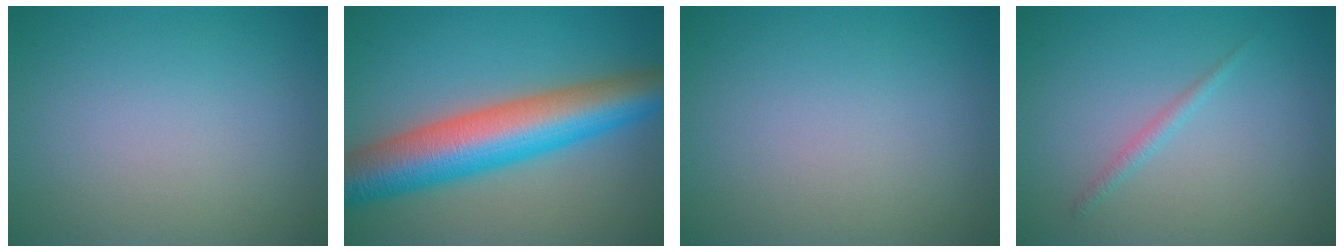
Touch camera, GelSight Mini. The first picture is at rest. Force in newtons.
{"total": 10.2, "press": 10.2, "slide": 0.3}
{"total": 0.0}
{"total": 1.0, "press": 1.0, "slide": 0.1}